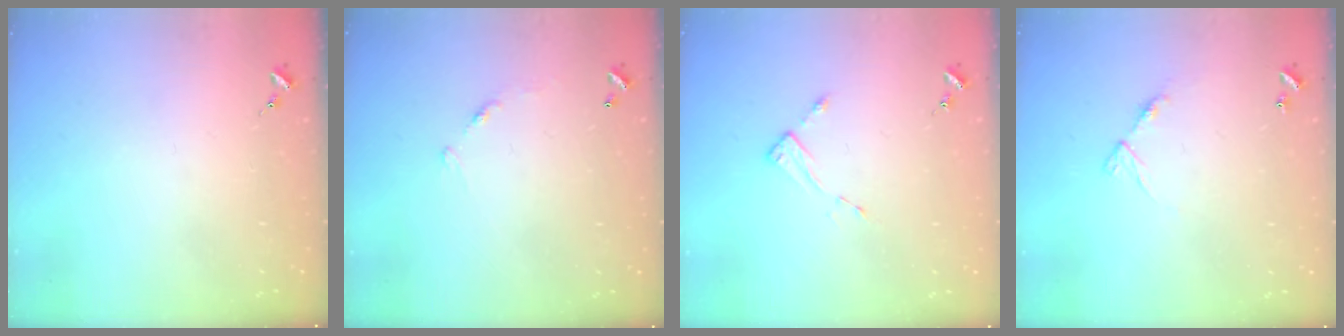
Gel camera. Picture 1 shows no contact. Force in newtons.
{"total": 6.8, "press": 6.8, "slide": 0.4}
{"total": 2.8, "press": 2.7, "slide": 0.3}
{"total": 6.9, "press": 6.9, "slide": 0.7}